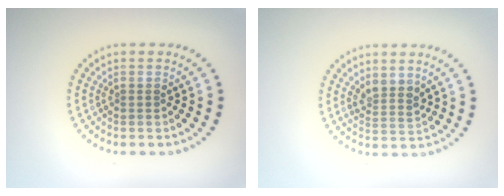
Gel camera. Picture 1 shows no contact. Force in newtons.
{"total": 2.2, "press": 1.8, "slide": 1.3}